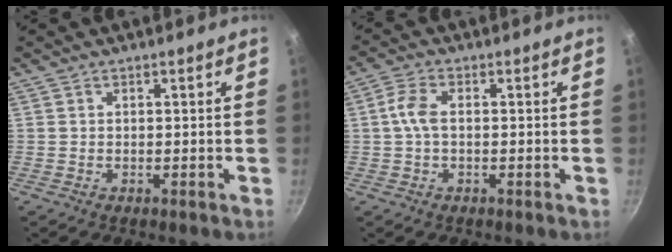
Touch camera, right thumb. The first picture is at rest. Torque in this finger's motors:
{"motor_torque": [-0.26, 0.16, 0.48, -0.78, 0.16]}